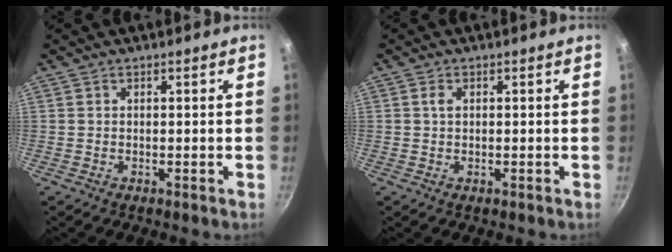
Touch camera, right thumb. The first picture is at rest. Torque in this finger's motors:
{"motor_torque": [-0.02, 0.50, 0.04, 0.16, 0.05]}